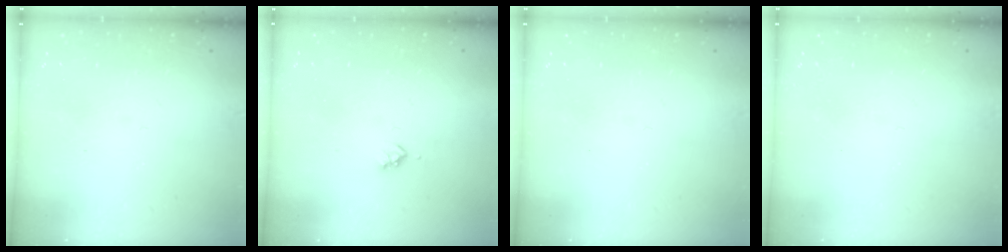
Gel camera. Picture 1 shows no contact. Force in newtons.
{"total": 2.3, "press": 2.3, "slide": 0.4}
{"total": 0.0}
{"total": 0.0}